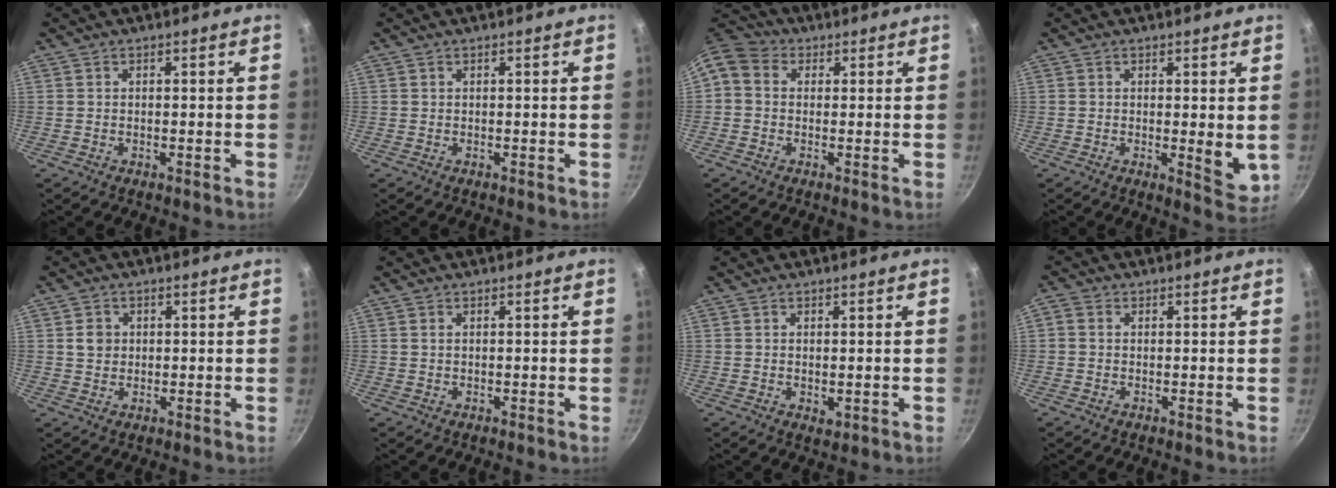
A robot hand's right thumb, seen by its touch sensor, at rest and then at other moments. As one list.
[{"total": 0.0}, {"total": 6.6, "force": [0.7, 5.4, 3.7], "torque": [-0.071, 0.022, -0.006]}, {"total": 5.2, "force": [0.2, 1.7, 5.0], "torque": [-0.069, -0.021, 0.003]}, {"total": 2.9, "force": [0.4, 2.6, 1.3], "torque": [-0.009, 0.004, 0.005]}, {"total": 0.5, "force": [0.1, 0.3, 0.4], "torque": [-0.007, 0.001, 0.001]}, {"total": 1.7, "force": [0.0, 1.0, 1.4], "torque": [-0.021, -0.005, 0.001]}, {"total": 1.5, "force": [-0.1, 1.2, 1.0], "torque": [-0.027, 0.007, -0.008]}]